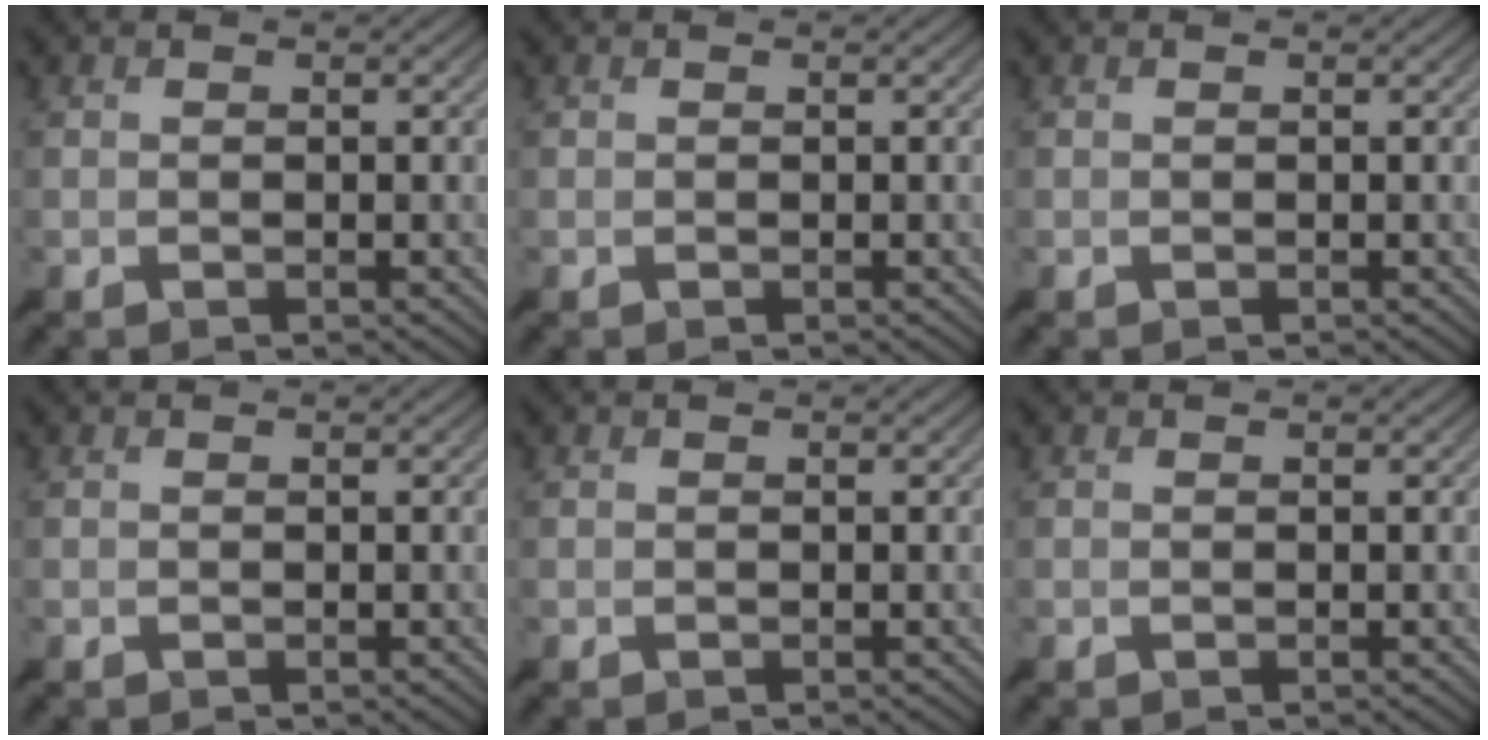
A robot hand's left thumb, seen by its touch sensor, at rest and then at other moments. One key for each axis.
{"total": 0.0}
{"total": 0.0}
{"total": 0.0}
{"total": 0.0}
{"total": 0.0}